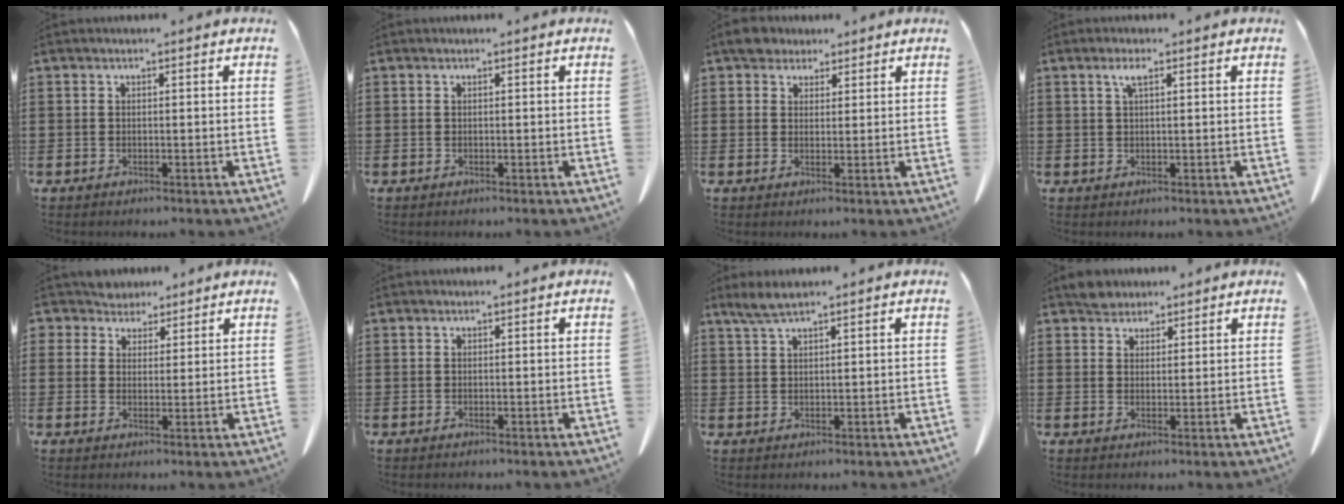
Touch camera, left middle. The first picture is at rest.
{"total": 0.0}
{"total": 3.7, "force": [3.0, 2.0, 0.9], "torque": [-0.021, 0.003, 0.056]}
{"total": 2.2, "force": [1.0, 0.5, 1.9], "torque": [-0.041, 0.005, 0.016]}
{"total": 4.1, "force": [3.5, 2.1, 0.1], "torque": [-0.022, -0.003, 0.063]}
{"total": 0.0}
{"total": 2.8, "force": [2.1, 0.3, 1.8], "torque": [-0.041, 0.001, 0.039]}
{"total": 3.1, "force": [2.7, 1.4, 0.4], "torque": [-0.009, 0.004, 0.052]}